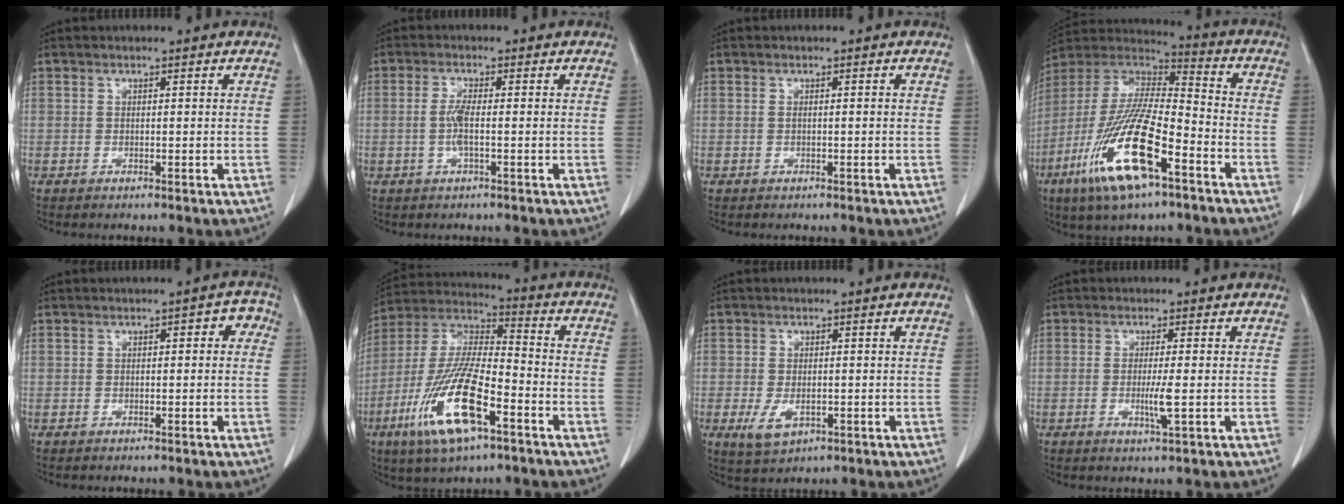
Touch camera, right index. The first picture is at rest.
{"total": 2.9, "force": [-0.5, 0.2, 2.9], "torque": [-0.065, -0.002, -0.011]}
{"total": 0.5, "force": [-0.1, 0.0, 0.5], "torque": [-0.012, -0.001, 0.002]}
{"total": 19.5, "force": [-9.1, 4.2, 16.7], "torque": [-0.365, -0.031, -0.166]}
{"total": 2.4, "force": [0.3, 1.1, 2.1], "torque": [-0.019, 0.017, -0.001]}
{"total": 16.9, "force": [-7.6, 4.0, 14.5], "torque": [-0.308, -0.017, -0.137]}
{"total": 4.2, "force": [-1.5, 2.3, 3.2], "torque": [-0.063, -0.007, -0.015]}
{"total": 3.2, "force": [-0.6, -0.3, 3.1], "torque": [-0.059, -0.008, -0.010]}